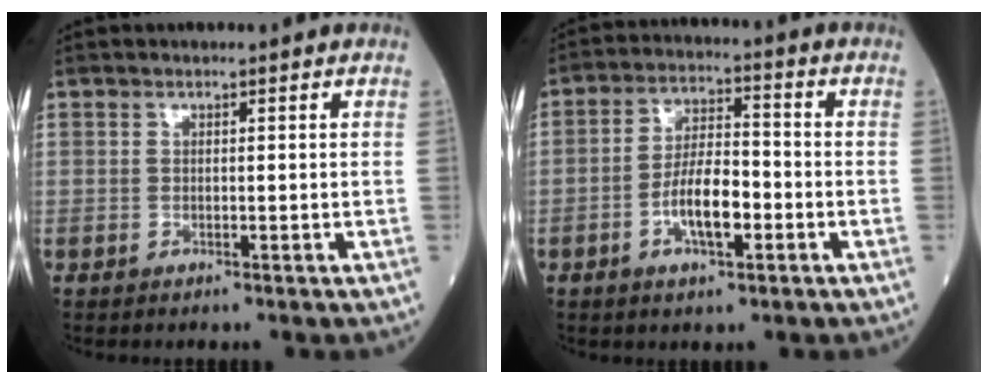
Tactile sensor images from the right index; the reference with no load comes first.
{"total": 7.9, "force": [-2.6, 2.7, 7.0], "torque": [-0.134, 0.011, -0.049]}